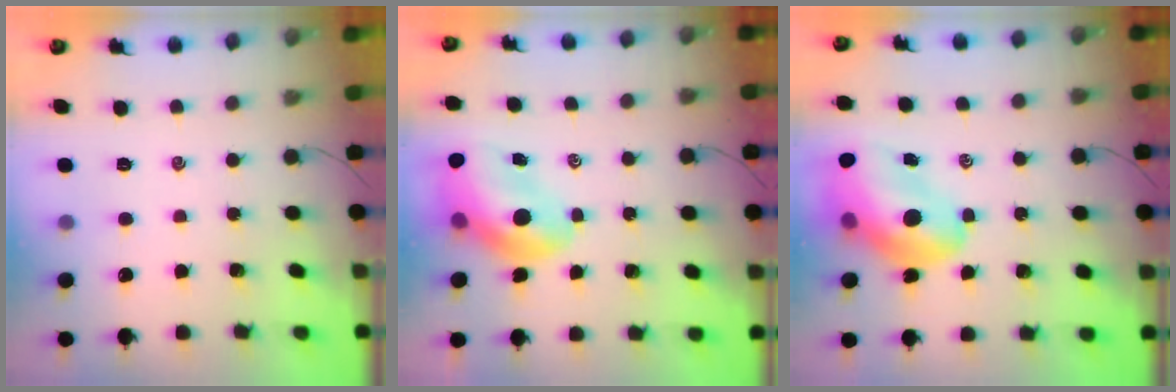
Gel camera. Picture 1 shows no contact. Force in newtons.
{"total": 12.4, "press": 11.8, "slide": 3.9}
{"total": 15.4, "press": 14.7, "slide": 4.4}